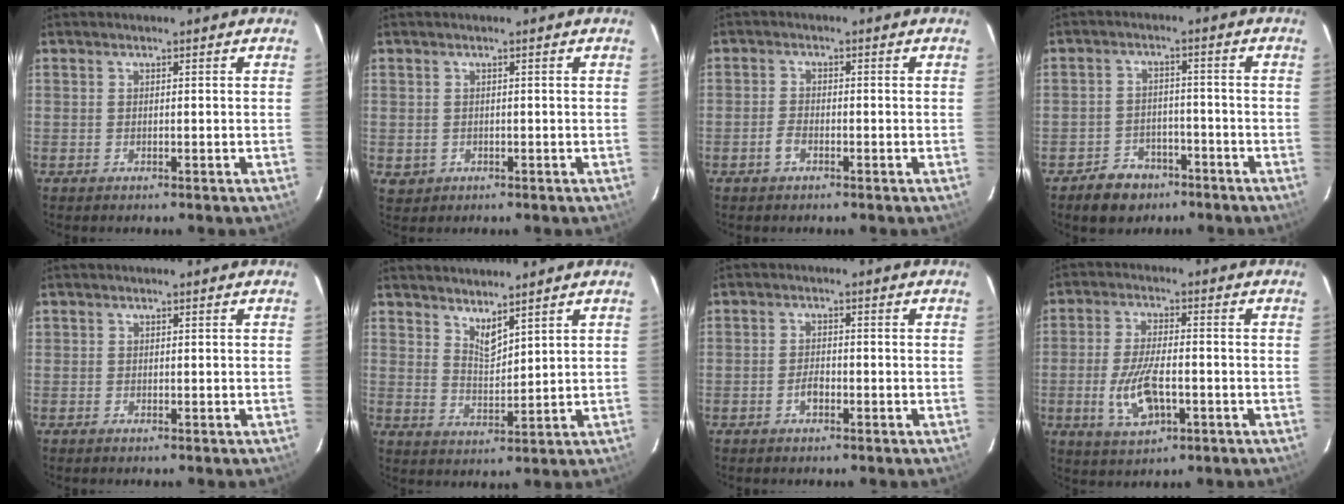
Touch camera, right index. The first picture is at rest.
{"total": 2.1, "force": [-0.1, 2.1, 0.3], "torque": [-0.005, -0.001, 0.003]}
{"total": 1.4, "force": [-0.9, 0.7, 0.8], "torque": [-0.019, 0.000, -0.018]}
{"total": 6.9, "force": [-4.8, 4.8, 1.6], "torque": [-0.049, 0.020, -0.061]}
{"total": 0.0}
{"total": 3.7, "force": [3.3, 0.5, 1.7], "torque": [-0.030, -0.008, 0.056]}
{"total": 2.1, "force": [-1.1, 1.0, 1.5], "torque": [-0.031, 0.003, -0.021]}
{"total": 9.3, "force": [-2.6, 3.8, 8.1], "torque": [-0.169, -0.008, -0.045]}